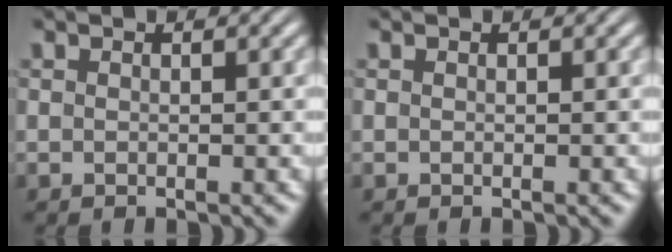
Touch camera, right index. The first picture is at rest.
{"total": 0.0}